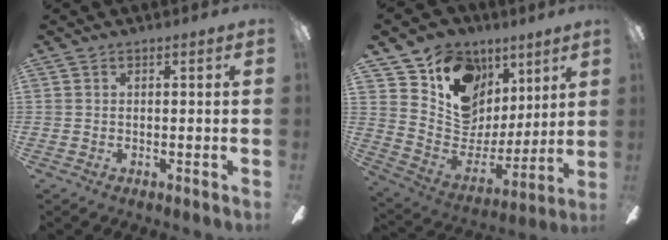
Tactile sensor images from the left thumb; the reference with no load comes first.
{"total": 15.2, "force": [7.4, 12.1, 5.5], "torque": [-0.094, -0.046, 0.144]}